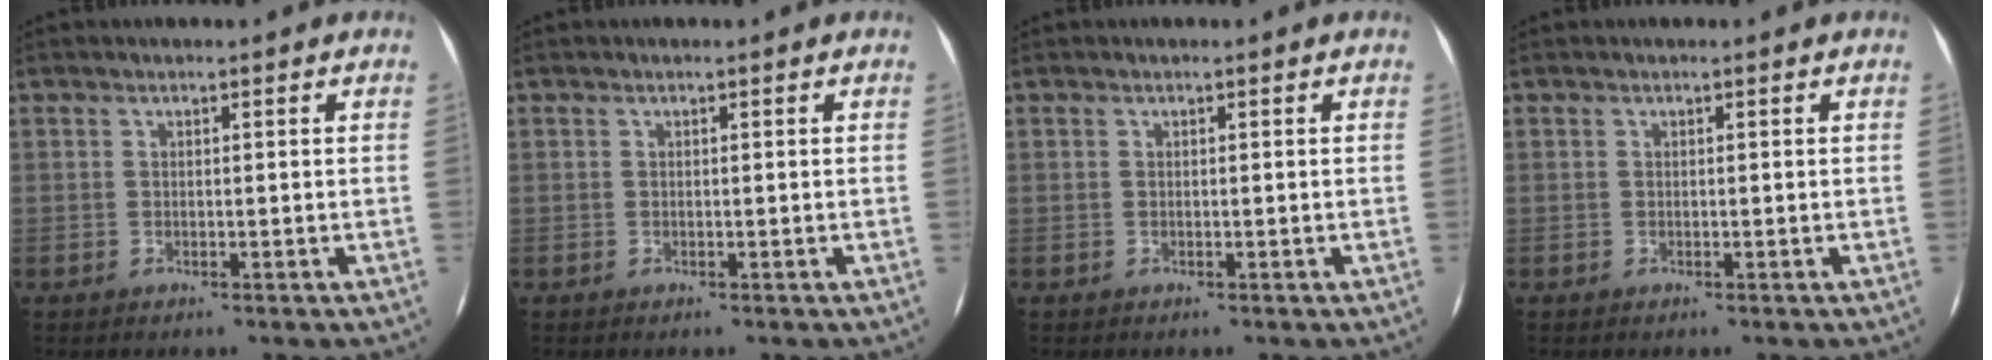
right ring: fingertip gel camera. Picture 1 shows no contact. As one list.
[{"total": 0.0}, {"total": 0.0}, {"total": 0.0}]